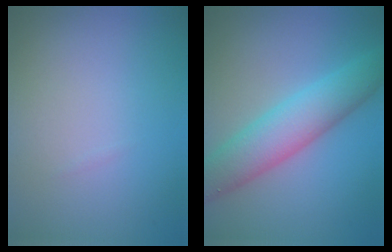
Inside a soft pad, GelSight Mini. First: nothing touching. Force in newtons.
{"total": 6.0, "press": 6.0, "slide": 0.1}